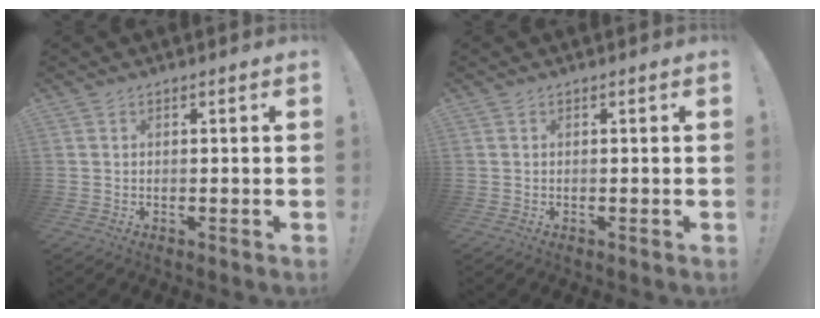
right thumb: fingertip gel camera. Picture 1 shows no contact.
{"total": 0.0}